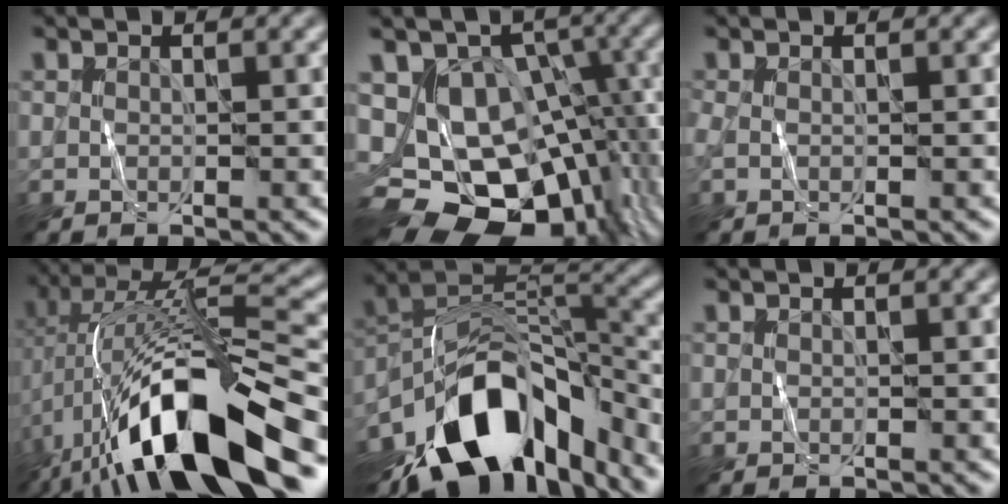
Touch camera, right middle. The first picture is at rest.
{"total": 14.4, "force": [-2.8, 10.8, 9.0], "torque": [-0.122, -0.009, -0.023]}
{"total": 0.8, "force": [0.0, 0.3, 0.7], "torque": [-0.020, -0.001, -0.005]}
{"total": 15.1, "force": [-5.2, 5.6, 13.1], "torque": [-0.236, 0.006, -0.087]}
{"total": 13.8, "force": [-8.8, 7.0, 8.1], "torque": [-0.139, 0.017, -0.154]}
{"total": 0.0}